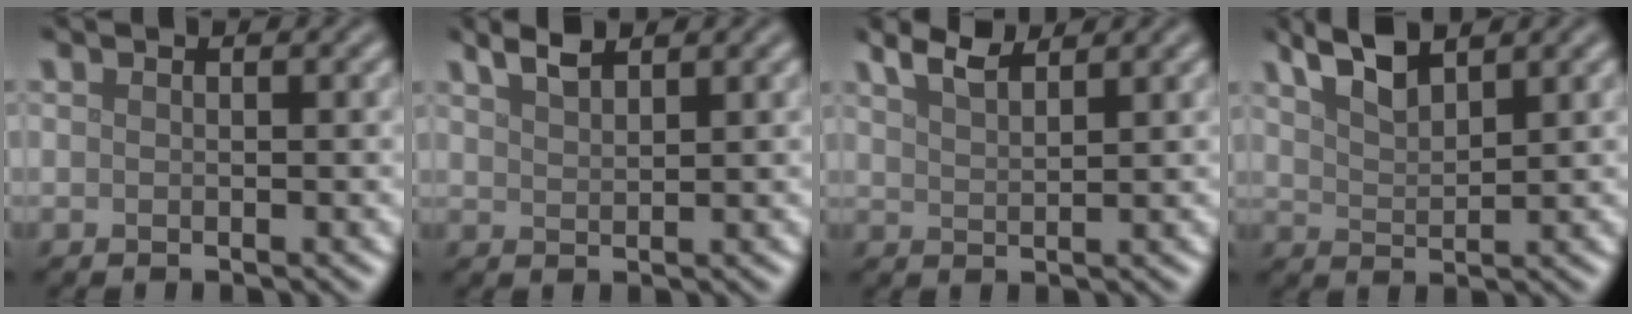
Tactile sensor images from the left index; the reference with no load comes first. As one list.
[{"total": 2.1, "force": [1.8, 0.4, 1.0], "torque": [-0.018, 0.008, 0.033]}, {"total": 3.2, "force": [2.6, 0.7, 1.7], "torque": [-0.022, 0.016, 0.037]}, {"total": 3.7, "force": [2.8, 1.0, 2.2], "torque": [-0.052, 0.008, 0.056]}]